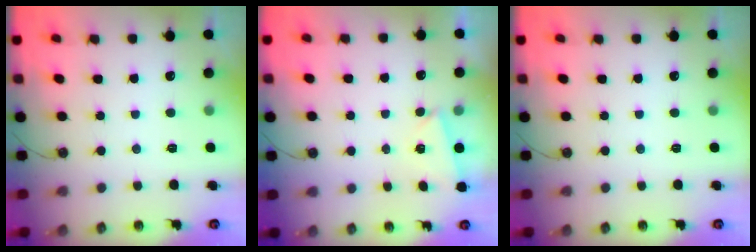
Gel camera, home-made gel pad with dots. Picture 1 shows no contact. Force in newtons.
{"total": 2.1, "press": 1.7, "slide": 1.3}
{"total": 0.0}